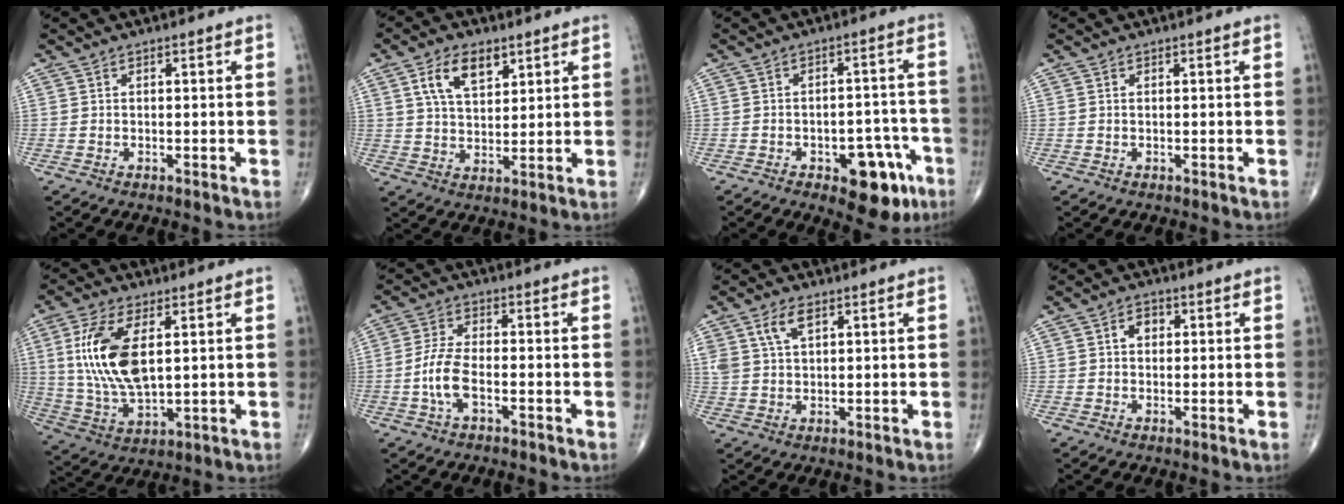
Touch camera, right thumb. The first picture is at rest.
{"total": 8.5, "force": [4.1, 4.6, 5.8], "torque": [-0.091, -0.016, 0.077]}
{"total": 12.4, "force": [-6.0, 6.0, 9.1], "torque": [-0.081, 0.043, -0.072]}
{"total": 0.0}
{"total": 14.8, "force": [3.3, 6.9, 12.7], "torque": [-0.264, -0.014, 0.073]}
{"total": 6.3, "force": [-1.9, 2.7, 5.3], "torque": [-0.121, 0.018, -0.038]}
{"total": 5.5, "force": [2.7, 2.9, 3.9], "torque": [-0.076, -0.003, 0.057]}
{"total": 2.8, "force": [0.6, 2.1, 1.8], "torque": [-0.019, 0.009, 0.007]}